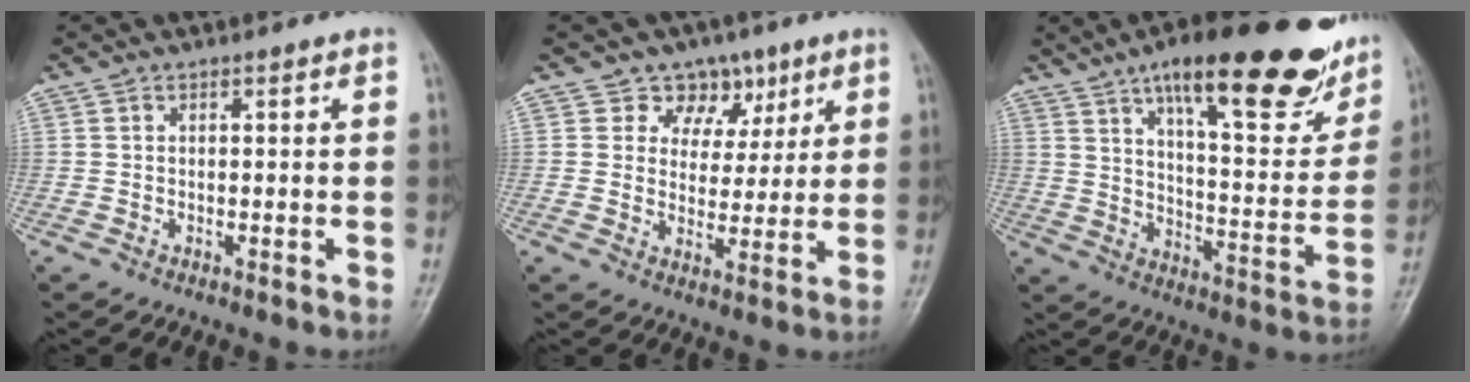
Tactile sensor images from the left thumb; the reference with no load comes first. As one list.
[{"total": 7.6, "force": [4.4, 6.0, 1.5], "torque": [0.019, -0.017, 0.069]}, {"total": 27.7, "force": [17.0, 8.5, 20.2], "torque": [-0.244, -0.048, 0.251]}]